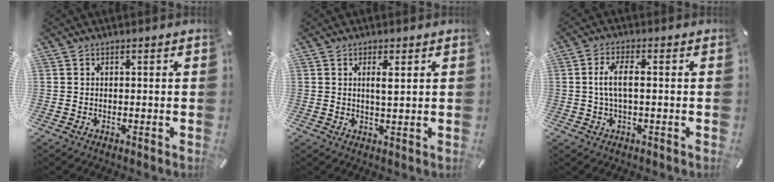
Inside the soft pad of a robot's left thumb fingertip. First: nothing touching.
{"total": 3.1, "force": [0.9, 0.8, 2.9], "torque": [-0.052, 0.000, 0.010]}
{"total": 5.7, "force": [0.0, 1.9, 5.3], "torque": [-0.112, 0.001, -0.005]}